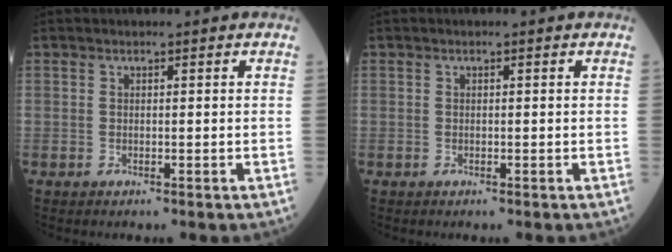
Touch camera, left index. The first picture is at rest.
{"total": 0.0}